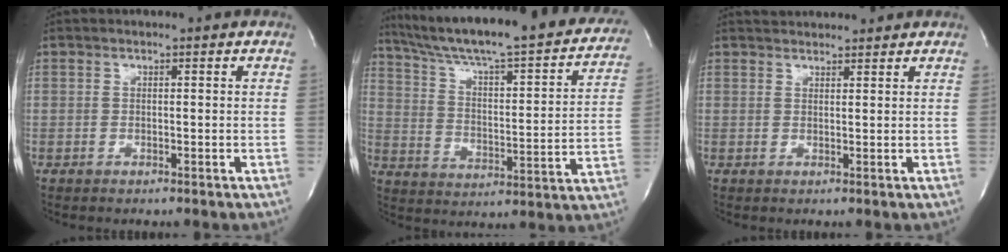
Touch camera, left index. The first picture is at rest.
{"total": 30.3, "force": [25.8, 4.2, 15.2], "torque": [-0.239, -0.035, 0.345]}
{"total": 4.6, "force": [4.4, 0.8, 0.7], "torque": [-0.013, 0.030, 0.064]}